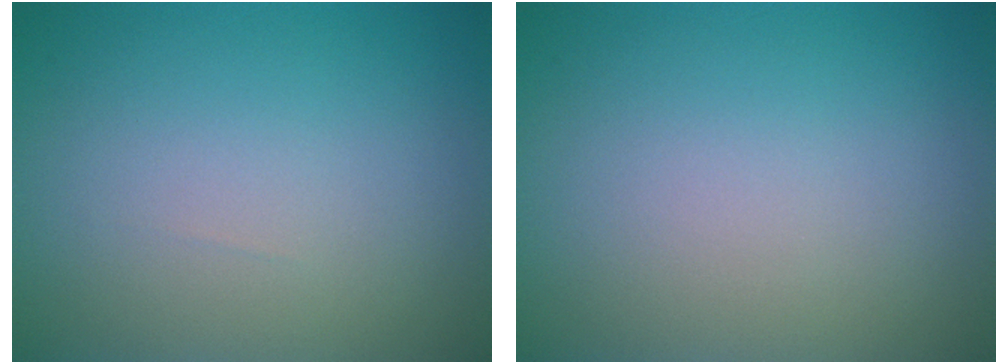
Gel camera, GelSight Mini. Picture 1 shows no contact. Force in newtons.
{"total": 0.0}